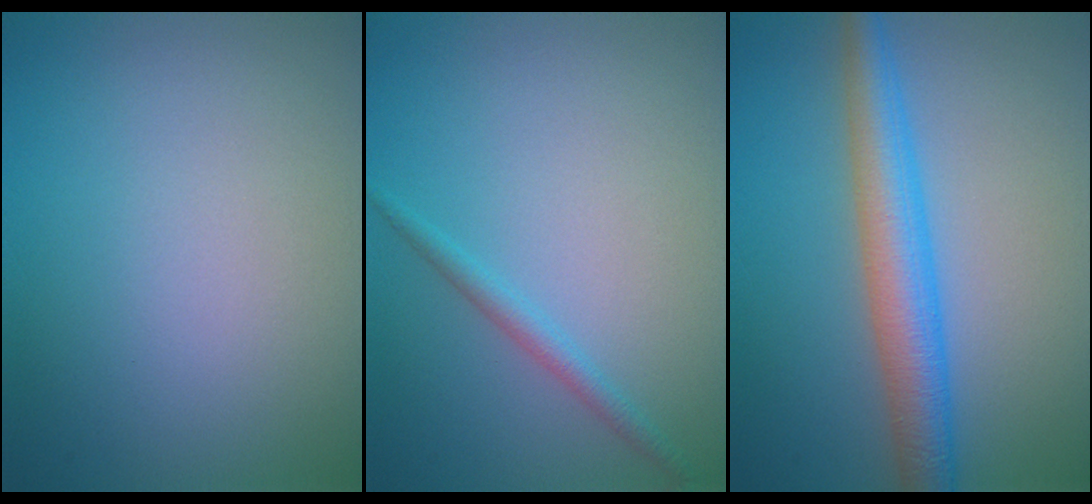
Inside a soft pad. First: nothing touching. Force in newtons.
{"total": 1.6, "press": 1.6, "slide": 0.1}
{"total": 5.2, "press": 5.2, "slide": 0.2}